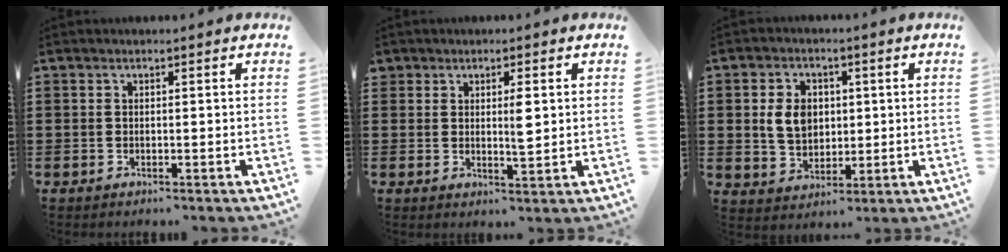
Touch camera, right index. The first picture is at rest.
{"total": 3.3, "force": [1.3, 1.3, 2.7], "torque": [-0.049, 0.002, 0.020]}
{"total": 6.3, "force": [0.8, 4.8, 4.1], "torque": [-0.106, 0.010, 0.009]}